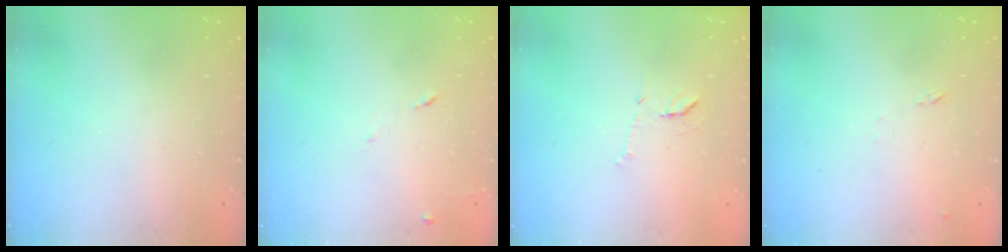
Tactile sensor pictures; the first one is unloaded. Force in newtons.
{"total": 6.7, "press": 6.7, "slide": 0.8}
{"total": 9.1, "press": 9.1, "slide": 0.4}
{"total": 7.2, "press": 7.1, "slide": 0.6}